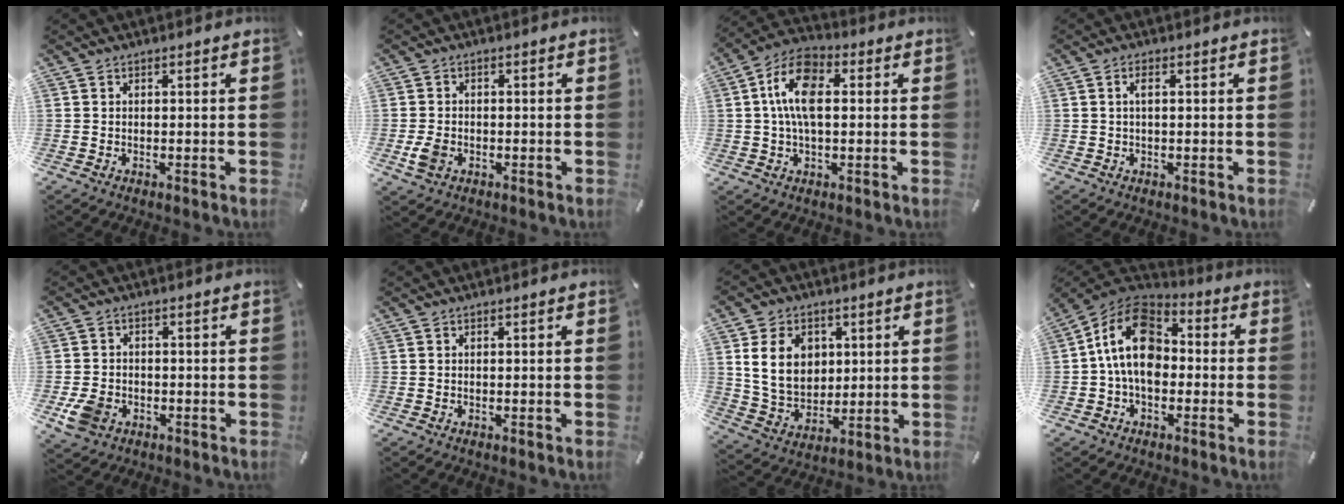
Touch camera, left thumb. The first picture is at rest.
{"total": 3.9, "force": [-1.1, 3.1, 2.2], "torque": [-0.048, -0.003, -0.025]}
{"total": 11.4, "force": [1.7, 6.4, 9.3], "torque": [-0.174, 0.006, 0.028]}
{"total": 1.9, "force": [0.3, 0.8, 1.8], "torque": [-0.035, 0.005, 0.004]}
{"total": 6.0, "force": [-2.2, 4.7, 2.9], "torque": [-0.070, 0.008, -0.040]}
{"total": 0.0}
{"total": 11.6, "force": [3.2, 9.4, 6.1], "torque": [-0.113, -0.001, 0.060]}
{"total": 14.6, "force": [-0.2, 10.2, 10.5], "torque": [-0.214, 0.008, -0.008]}